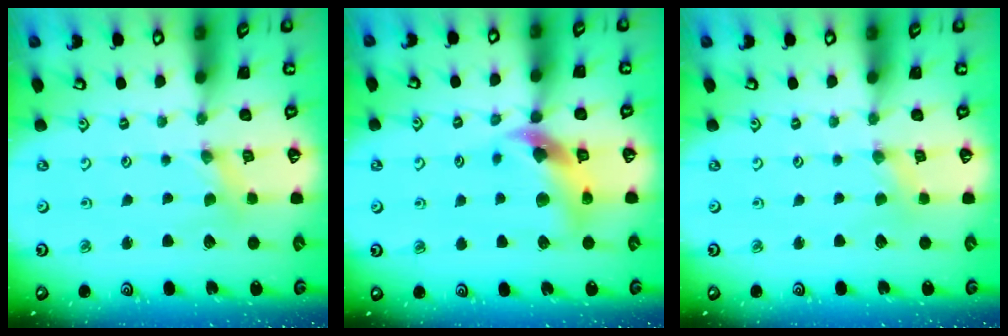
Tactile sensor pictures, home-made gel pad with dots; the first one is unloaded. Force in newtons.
{"total": 11.5, "press": 11.4, "slide": 1.5}
{"total": 0.6, "press": 0.6, "slide": 0.1}